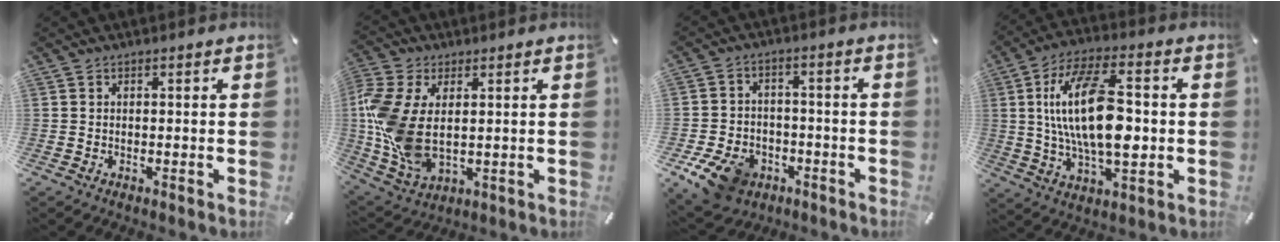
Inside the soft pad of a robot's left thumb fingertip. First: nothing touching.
{"total": 13.1, "force": [1.2, 8.6, 9.8], "torque": [-0.236, -0.006, 0.027]}
{"total": 10.8, "force": [-5.6, 7.6, 5.3], "torque": [-0.103, 0.036, -0.098]}
{"total": 19.3, "force": [1.1, 9.2, 16.9], "torque": [-0.327, 0.000, 0.015]}